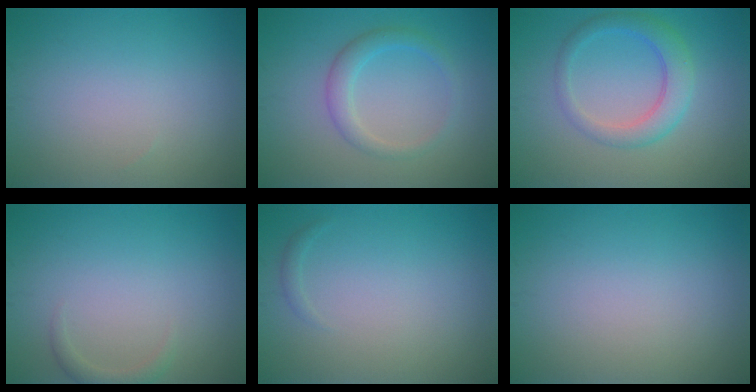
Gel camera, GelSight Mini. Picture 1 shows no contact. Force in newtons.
{"total": 2.5, "press": 2.5, "slide": 0.1}
{"total": 3.6, "press": 3.6, "slide": 0.1}
{"total": 1.2, "press": 1.2, "slide": 0.2}
{"total": 0.5, "press": 0.5, "slide": 0.0}
{"total": 0.0}